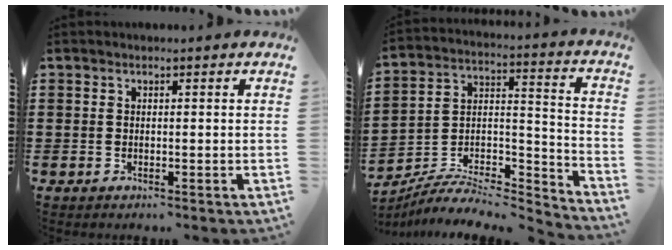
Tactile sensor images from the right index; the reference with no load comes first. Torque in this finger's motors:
{"motor_torque": [0.46, 0.66, -0.48, -0.16]}